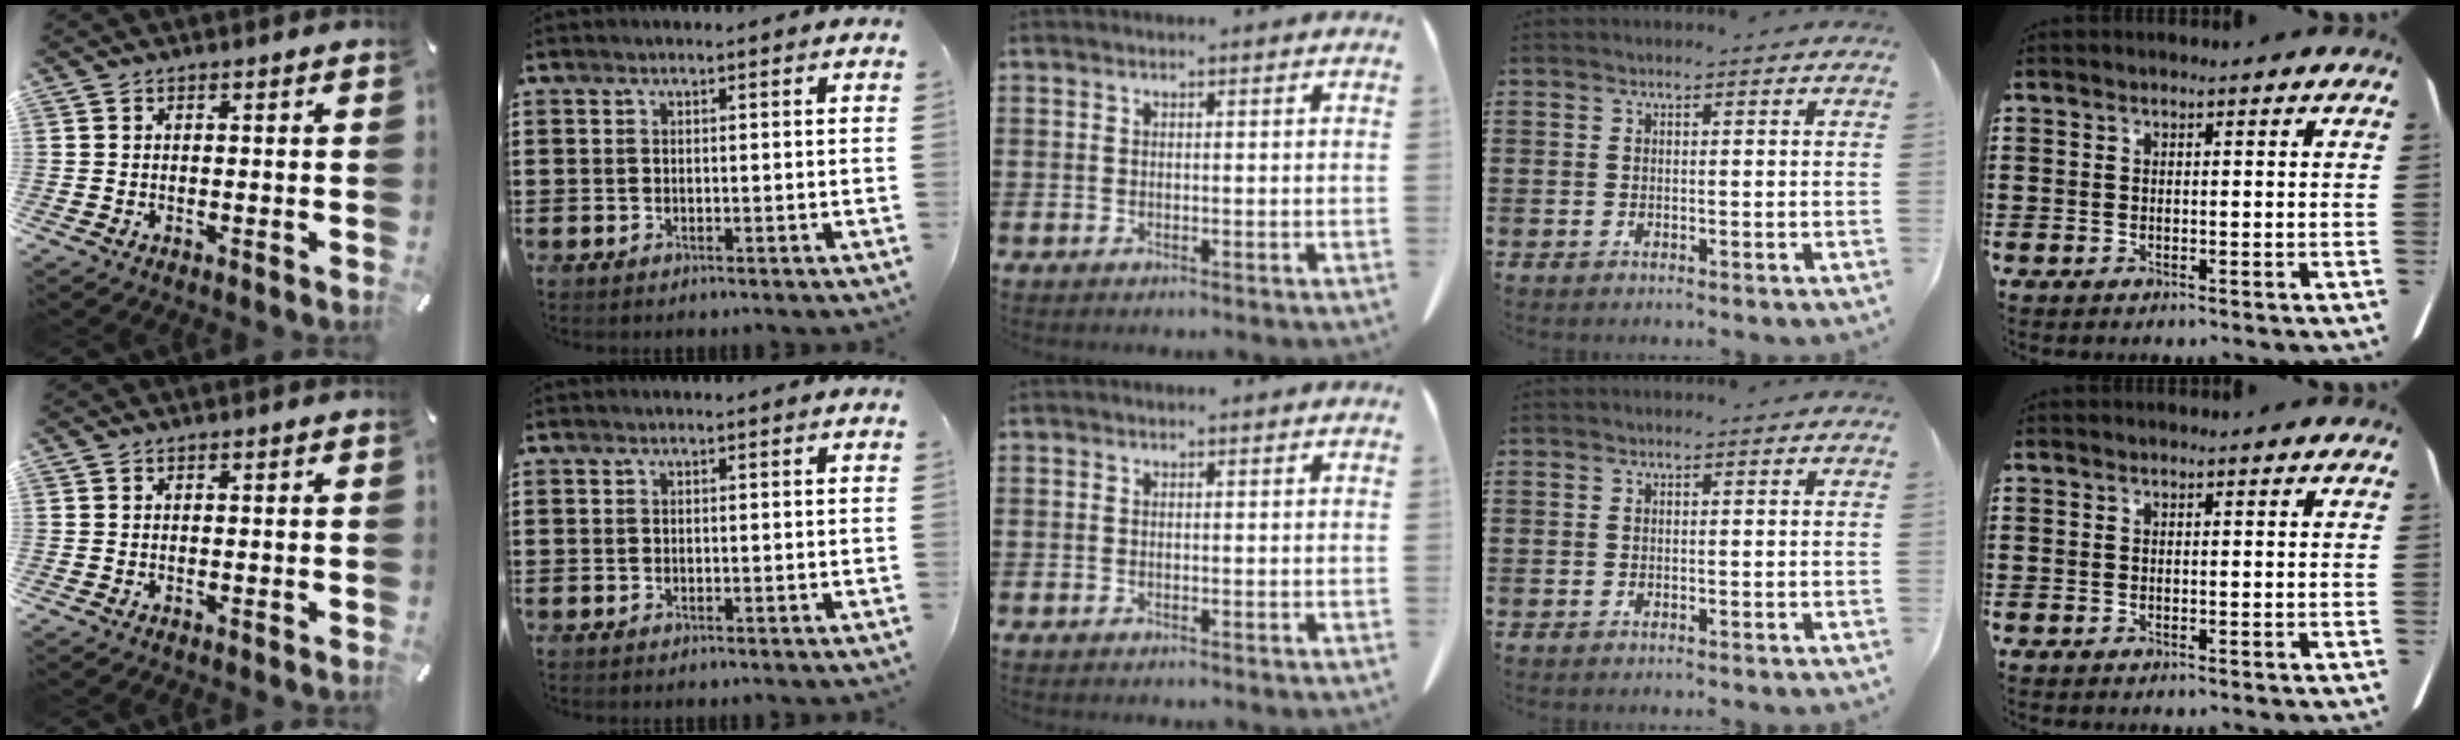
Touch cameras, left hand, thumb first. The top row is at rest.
{}